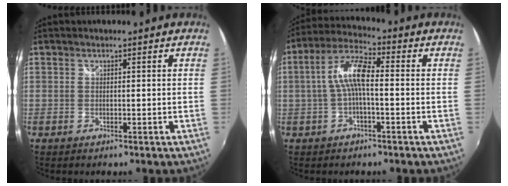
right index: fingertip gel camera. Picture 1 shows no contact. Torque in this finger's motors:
{"motor_torque": [1.05, -0.19, 0.72, 0.17]}